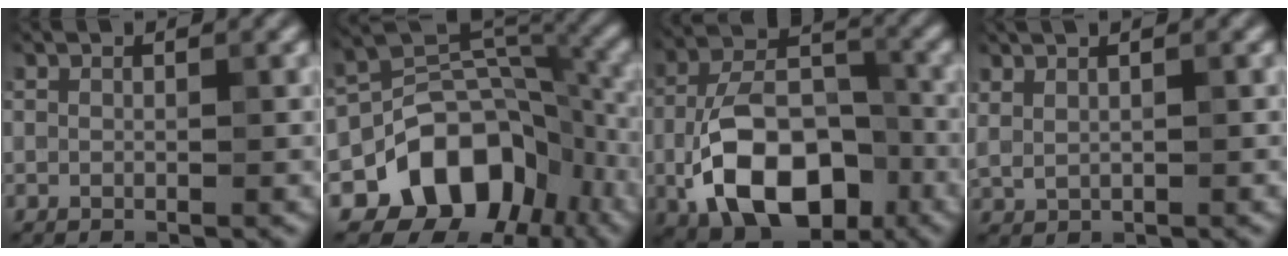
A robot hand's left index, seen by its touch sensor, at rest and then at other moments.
{"total": 10.4, "force": [-4.8, 7.5, 5.4], "torque": [-0.072, 0.001, -0.086]}
{"total": 11.2, "force": [-3.8, 6.8, 8.0], "torque": [-0.148, -0.004, -0.066]}
{"total": 2.1, "force": [1.4, 0.8, 1.4], "torque": [-0.023, 0.001, 0.027]}